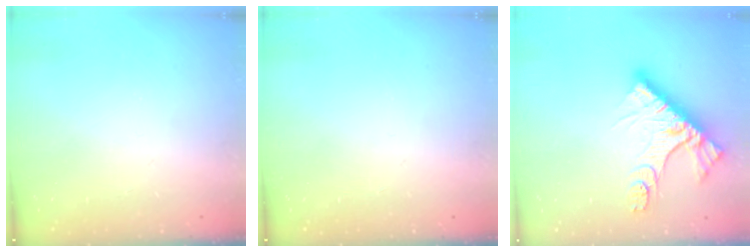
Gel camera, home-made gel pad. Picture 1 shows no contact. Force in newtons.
{"total": 0.0}
{"total": 14.3, "press": 14.3, "slide": 1.2}